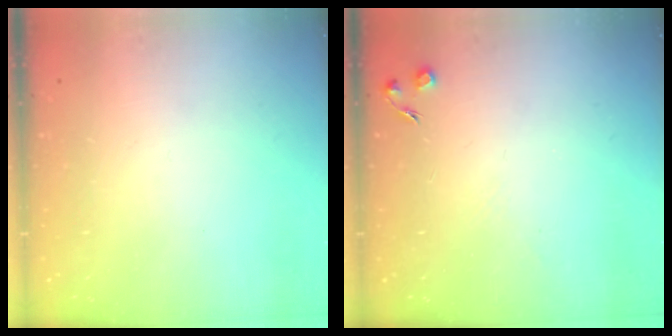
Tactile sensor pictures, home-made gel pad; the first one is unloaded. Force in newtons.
{"total": 5.6, "press": 5.5, "slide": 0.8}